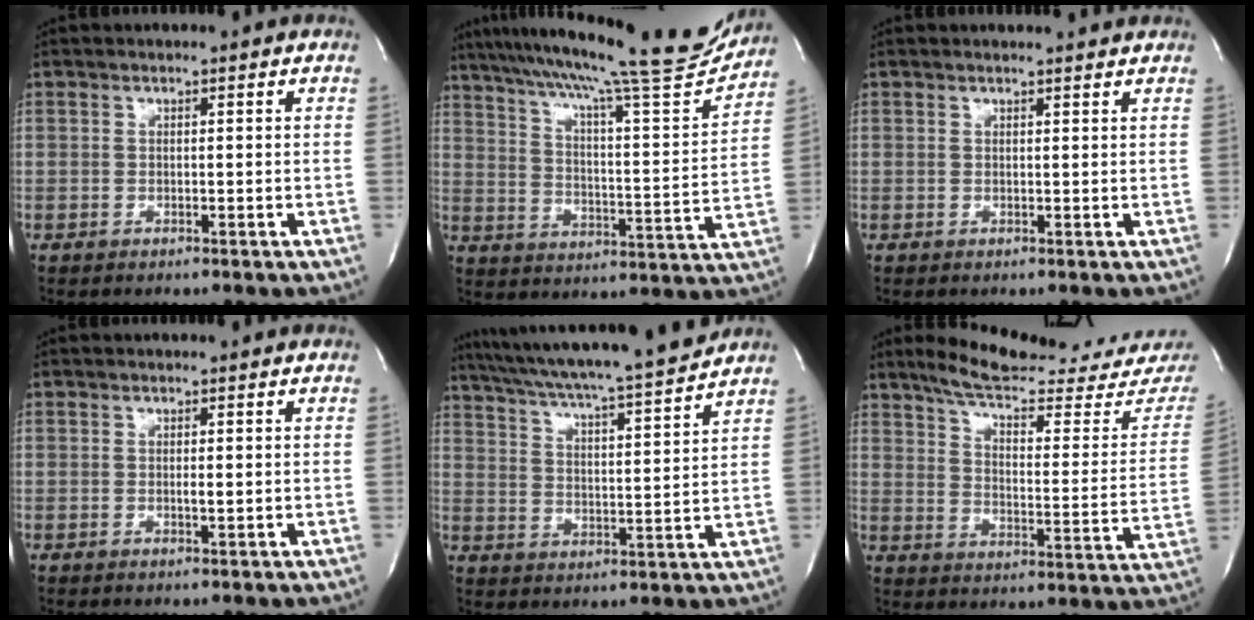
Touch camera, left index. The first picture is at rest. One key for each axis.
{"total": 24.4, "fx": 21.1, "fy": 0.5, "fz": 12.2, "tx": -0.202, "ty": -0.040, "tz": 0.292}
{"total": 2.3, "fx": 2.2, "fy": 0.0, "fz": 0.5, "tx": -0.012, "ty": 0.000, "tz": 0.020}
{"total": 1.0, "fx": -0.7, "fy": 0.0, "fz": 0.7, "tx": -0.016, "ty": -0.007, "tz": -0.012}
{"total": 17.8, "fx": 15.9, "fy": -0.6, "fz": 7.9, "tx": -0.140, "ty": -0.015, "tz": 0.240}
{"total": 20.7, "fx": 19.0, "fy": 1.5, "fz": 8.0, "tx": -0.108, "ty": -0.078, "tz": 0.245}